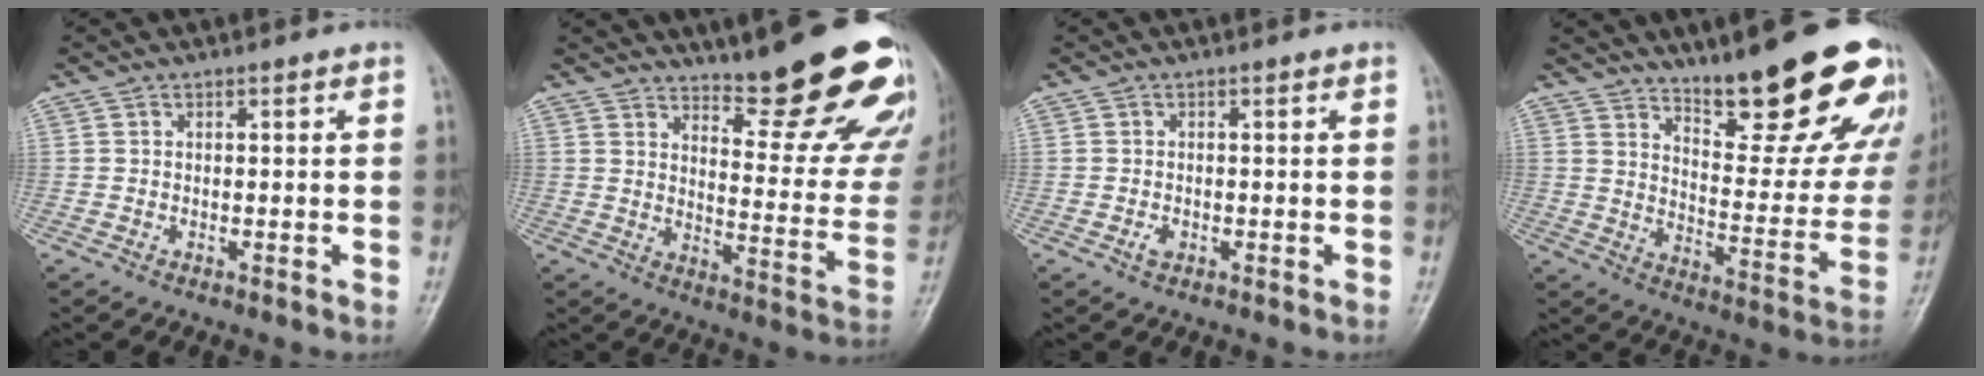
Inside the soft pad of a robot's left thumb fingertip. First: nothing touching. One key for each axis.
{"total": 24.2, "fx": 17.9, "fy": 6.2, "fz": 15.1, "tx": -0.156, "ty": -0.122, "tz": 0.228}
{"total": 1.2, "fx": -0.4, "fy": 0.8, "fz": 0.8, "tx": -0.012, "ty": 0.000, "tz": -0.007}
{"total": 22.1, "fx": 15.7, "fy": 6.1, "fz": 14.3, "tx": -0.147, "ty": -0.104, "tz": 0.222}